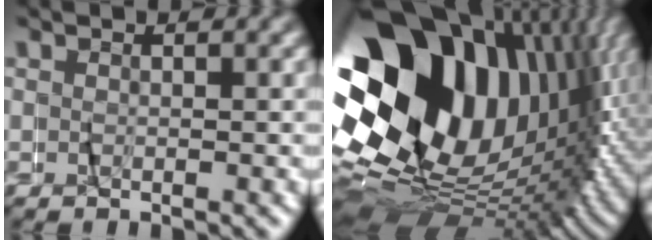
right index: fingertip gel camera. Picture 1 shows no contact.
{"total": 34.4, "force": [-0.2, 23.1, 25.4], "torque": [-0.392, -0.021, 0.003]}